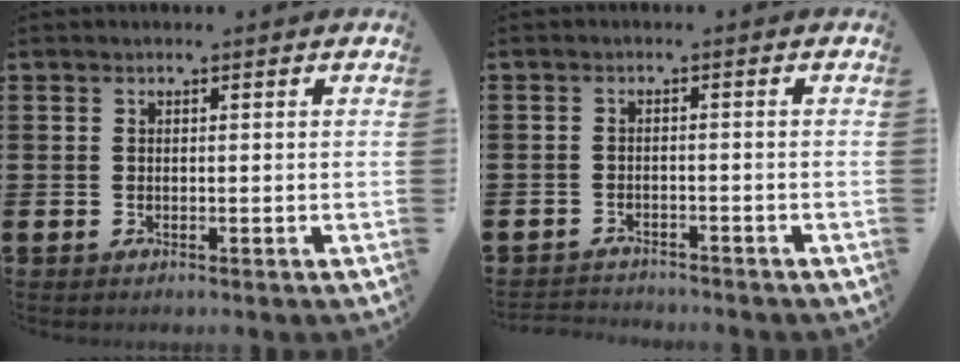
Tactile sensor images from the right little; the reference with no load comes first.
{"total": 1.7, "force": [-1.6, 0.1, -0.2], "torque": [-0.001, 0.003, -0.037]}